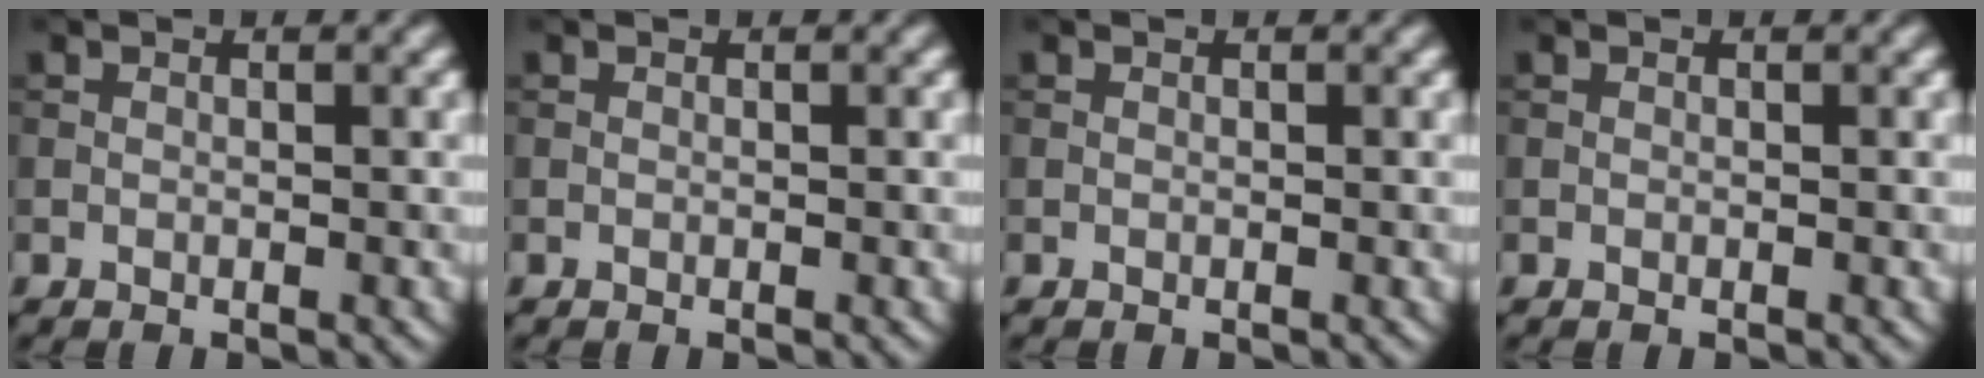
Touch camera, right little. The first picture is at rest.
{"total": 0.0}
{"total": 0.0}
{"total": 0.0}